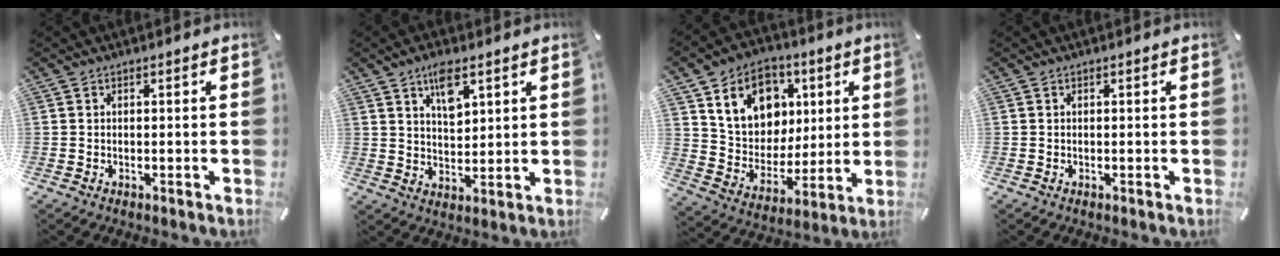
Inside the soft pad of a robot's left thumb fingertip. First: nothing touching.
{"total": 7.3, "force": [4.4, 3.6, 4.6], "torque": [-0.070, -0.017, 0.074]}
{"total": 16.4, "force": [6.7, 13.2, 7.0], "torque": [-0.115, -0.018, 0.133]}
{"total": 0.0}